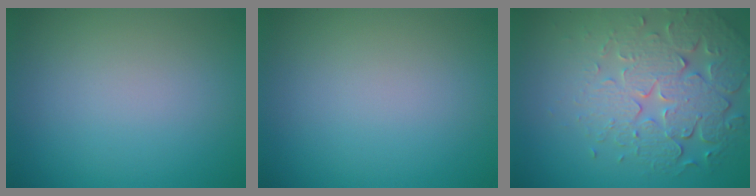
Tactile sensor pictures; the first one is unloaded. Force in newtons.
{"total": 0.0}
{"total": 6.8, "press": 5.1, "slide": 4.5}